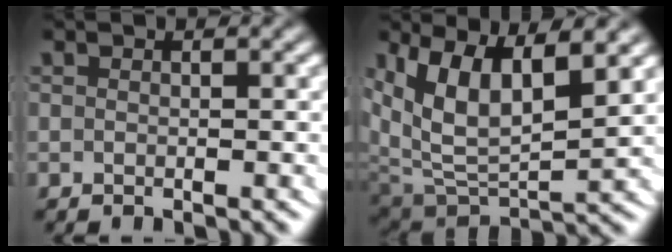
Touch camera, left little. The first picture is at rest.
{"total": 9.1, "force": [2.0, 6.2, 6.3], "torque": [-0.143, -0.016, 0.042]}